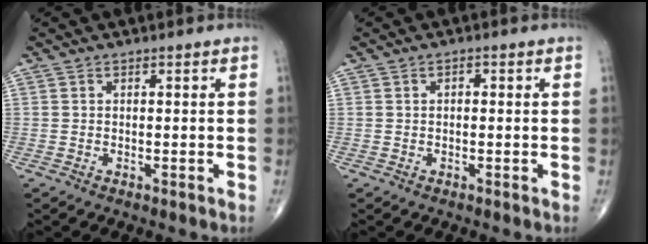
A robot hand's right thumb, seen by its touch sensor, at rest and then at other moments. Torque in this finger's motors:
{"motor_torque": [-0.23, -0.11, 0.00, 0.18, -0.06]}